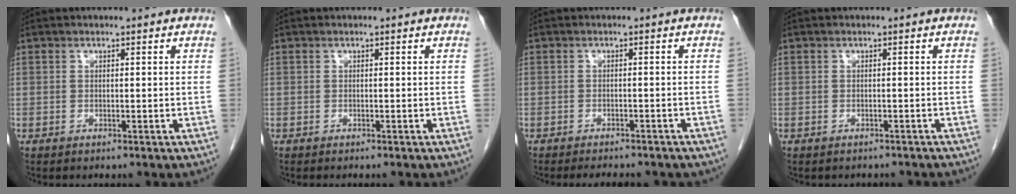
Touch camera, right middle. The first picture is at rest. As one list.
[{"total": 0.6, "force": [-0.6, 0.0, 0.3], "torque": [-0.002, 0.000, -0.010]}, {"total": 8.1, "force": [-7.0, 2.4, 3.2], "torque": [-0.039, 0.001, -0.077]}, {"total": 3.7, "force": [-3.3, 1.4, 0.9], "torque": [-0.013, 0.000, -0.037]}]